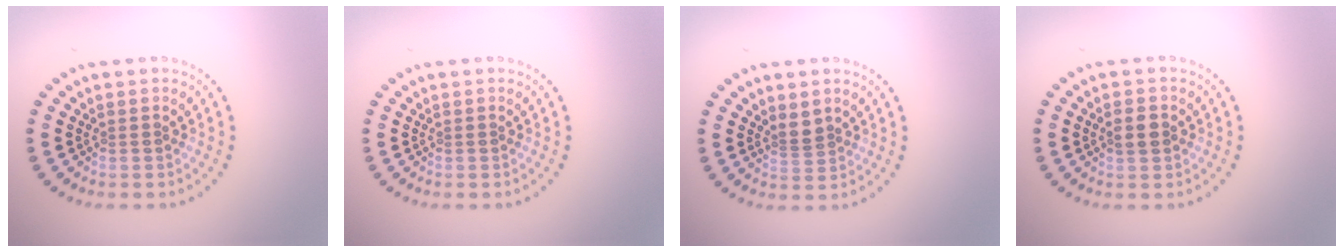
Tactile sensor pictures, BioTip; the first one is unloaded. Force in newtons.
{"total": 0.0}
{"total": 1.2, "press": 0.9, "slide": 0.8}
{"total": 2.0, "press": 2.0, "slide": 0.2}